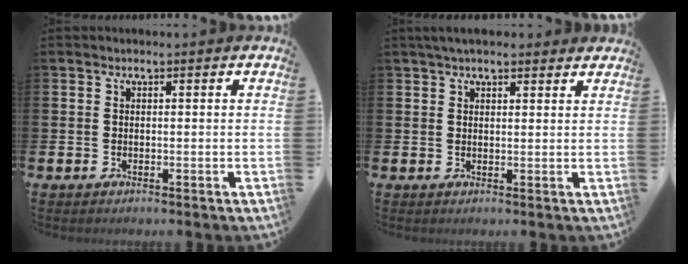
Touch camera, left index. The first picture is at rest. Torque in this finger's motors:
{"motor_torque": [0.60, -0.66, 0.79, 0.21]}